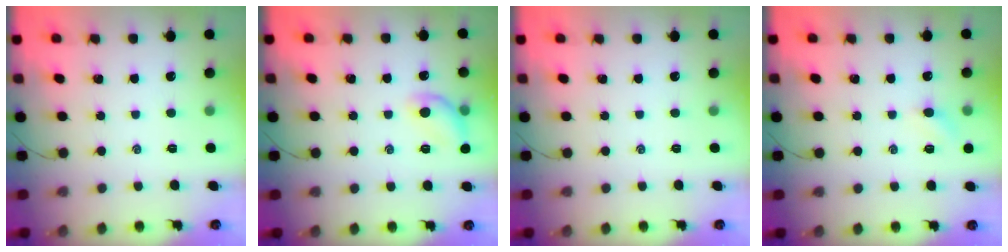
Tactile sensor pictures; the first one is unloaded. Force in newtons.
{"total": 9.6, "press": 9.6, "slide": 0.4}
{"total": 0.0}
{"total": 3.5, "press": 3.3, "slide": 1.2}